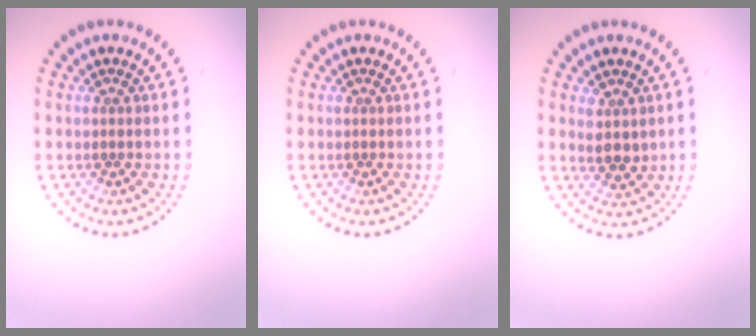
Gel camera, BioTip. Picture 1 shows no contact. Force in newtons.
{"total": 0.0}
{"total": 2.0, "press": 1.8, "slide": 0.7}